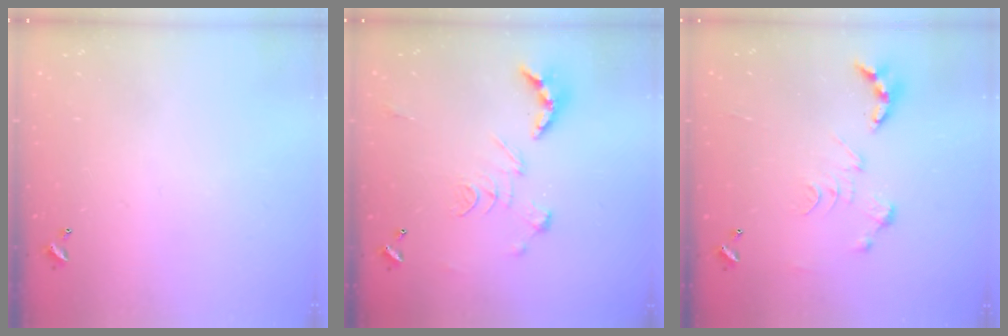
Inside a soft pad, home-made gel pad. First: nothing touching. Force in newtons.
{"total": 2.6, "press": 2.1, "slide": 1.5}
{"total": 0.0}